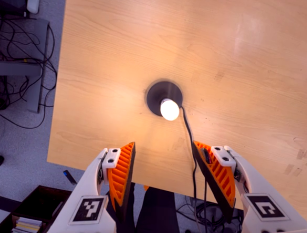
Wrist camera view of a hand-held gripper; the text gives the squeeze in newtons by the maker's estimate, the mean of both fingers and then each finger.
{"total": 0.0}